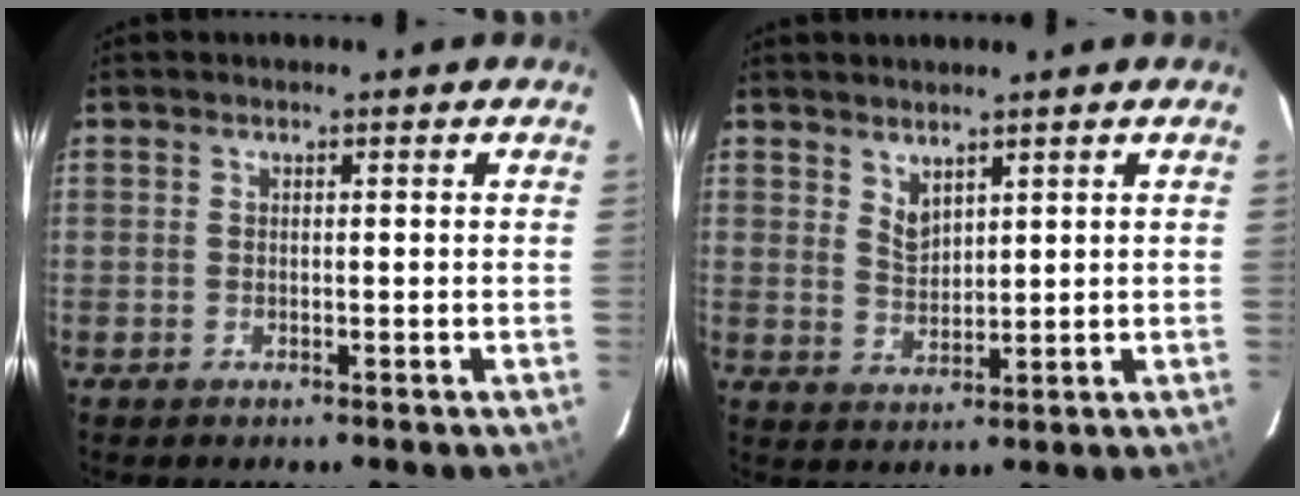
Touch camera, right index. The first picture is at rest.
{"total": 3.4, "force": [2.8, 1.4, 1.4], "torque": [-0.021, -0.003, 0.053]}